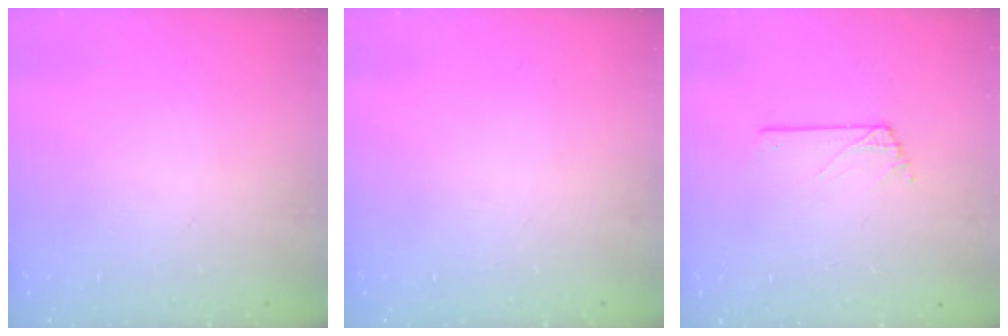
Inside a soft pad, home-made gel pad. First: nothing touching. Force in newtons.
{"total": 0.0}
{"total": 0.6, "press": 0.6, "slide": 0.1}